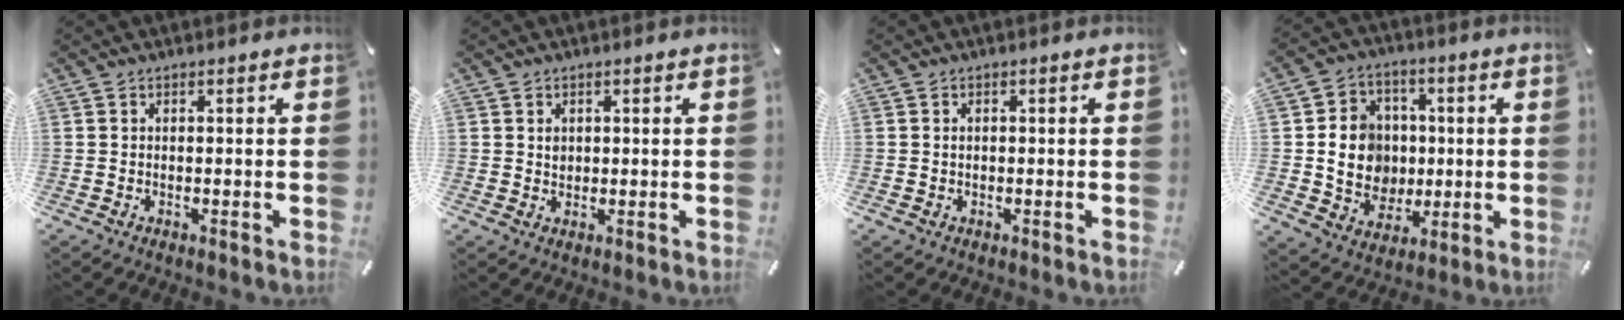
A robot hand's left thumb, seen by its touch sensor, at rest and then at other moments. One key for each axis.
{"total": 1.5, "fx": 0.5, "fy": 1.3, "fz": 0.5, "tx": -0.003, "ty": 0.000, "tz": 0.006}
{"total": 0.8, "fx": 0.0, "fy": 0.6, "fz": 0.5, "tx": -0.012, "ty": 0.002, "tz": -0.001}
{"total": 11.7, "fx": 0.3, "fy": 10.8, "fz": 4.5, "tx": -0.081, "ty": 0.007, "tz": 0.016}